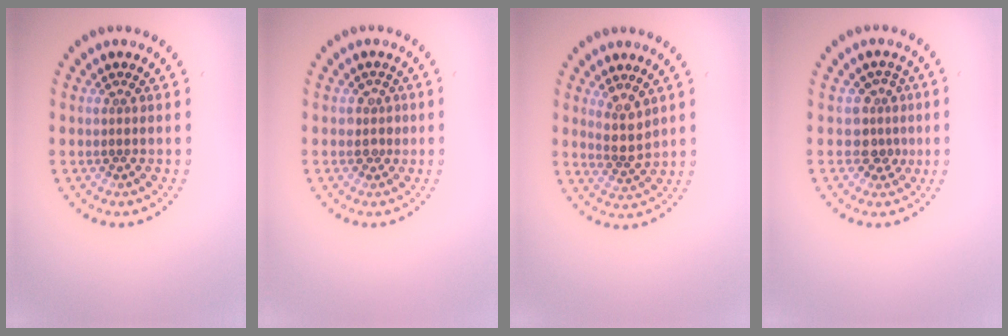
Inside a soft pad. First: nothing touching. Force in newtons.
{"total": 1.3, "press": 1.1, "slide": 0.7}
{"total": 2.3, "press": 1.9, "slide": 1.3}
{"total": 2.6, "press": 1.9, "slide": 1.7}